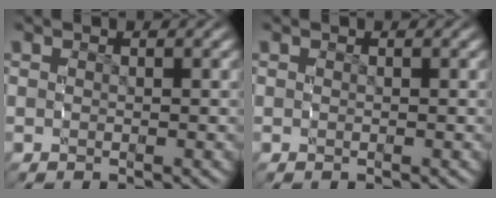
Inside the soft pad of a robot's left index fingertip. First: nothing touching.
{"total": 0.0}